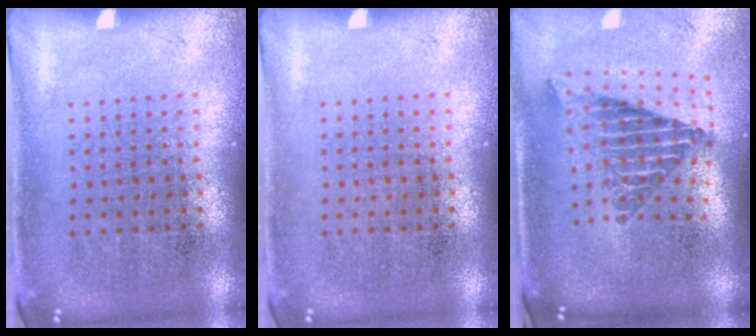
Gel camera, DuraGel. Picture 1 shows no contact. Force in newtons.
{"total": 0.0}
{"total": 2.4, "press": 1.7, "slide": 1.8}